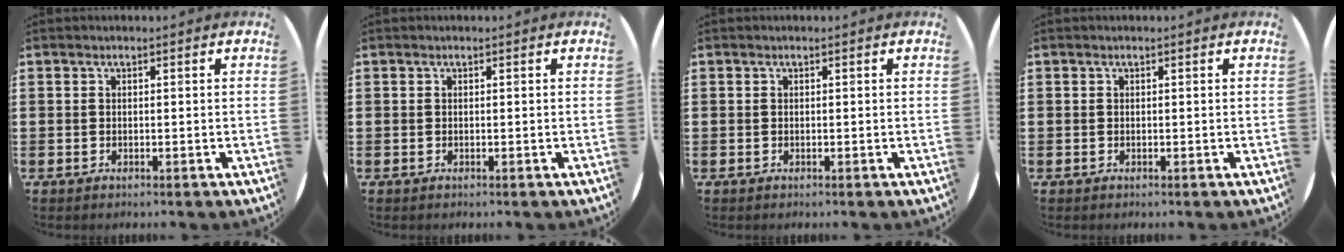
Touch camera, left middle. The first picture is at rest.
{"total": 0.0}
{"total": 0.0}
{"total": 0.0}